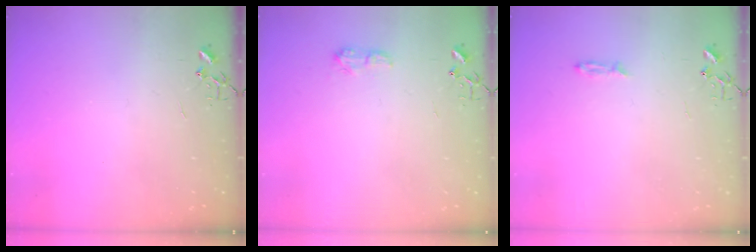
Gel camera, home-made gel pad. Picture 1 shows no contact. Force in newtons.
{"total": 7.0, "press": 7.0, "slide": 0.8}
{"total": 2.7, "press": 2.7, "slide": 0.4}